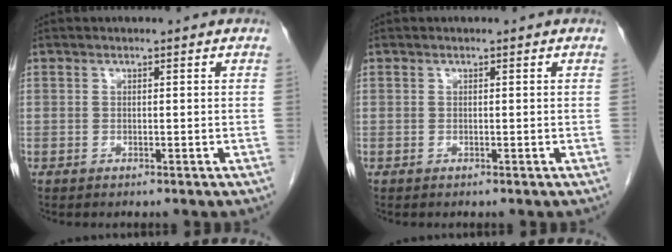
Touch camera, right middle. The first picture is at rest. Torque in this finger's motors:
{"motor_torque": [-0.01, 0.01, 0.00, 0.00]}